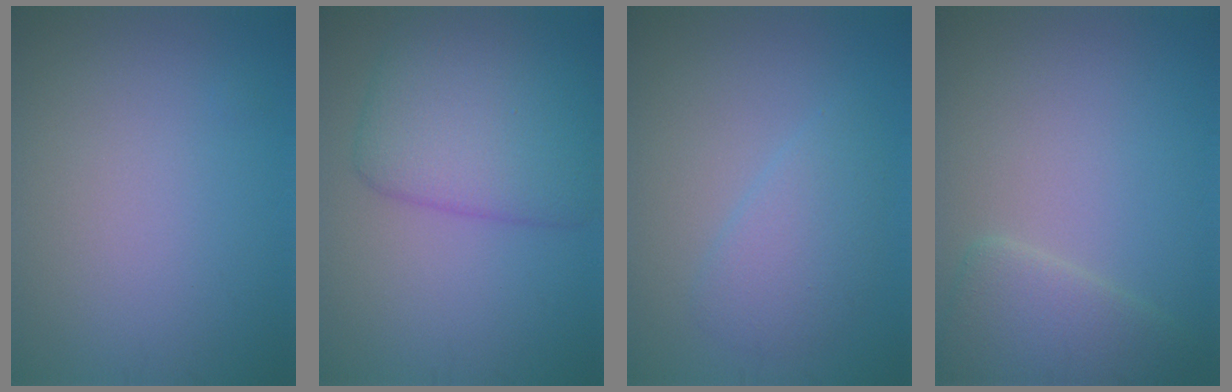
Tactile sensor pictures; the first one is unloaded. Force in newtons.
{"total": 7.0, "press": 7.0, "slide": 0.2}
{"total": 2.9, "press": 2.9, "slide": 0.2}
{"total": 3.2, "press": 3.2, "slide": 0.3}